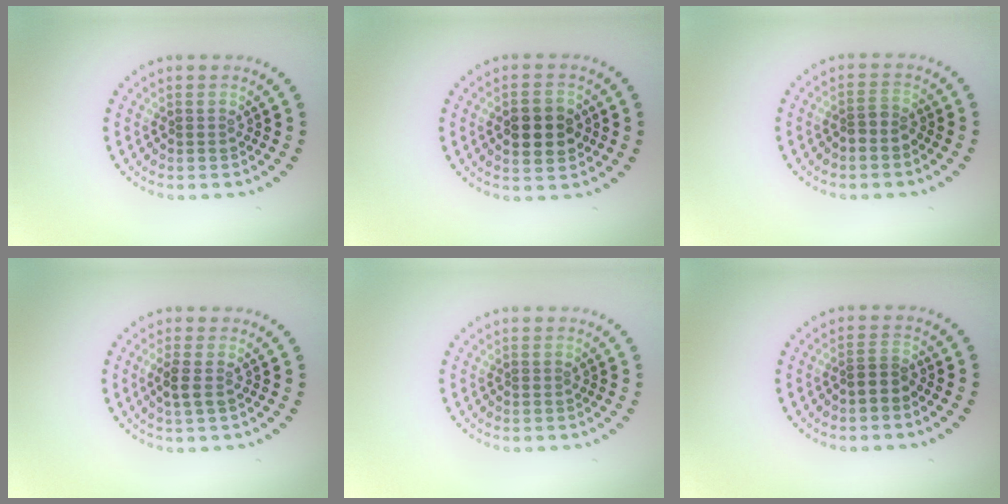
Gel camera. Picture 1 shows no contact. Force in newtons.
{"total": 4.5, "press": 4.5, "slide": 0.2}
{"total": 1.5, "press": 1.1, "slide": 0.9}
{"total": 1.5, "press": 1.4, "slide": 0.6}
{"total": 0.0}
{"total": 1.2, "press": 0.8, "slide": 0.9}